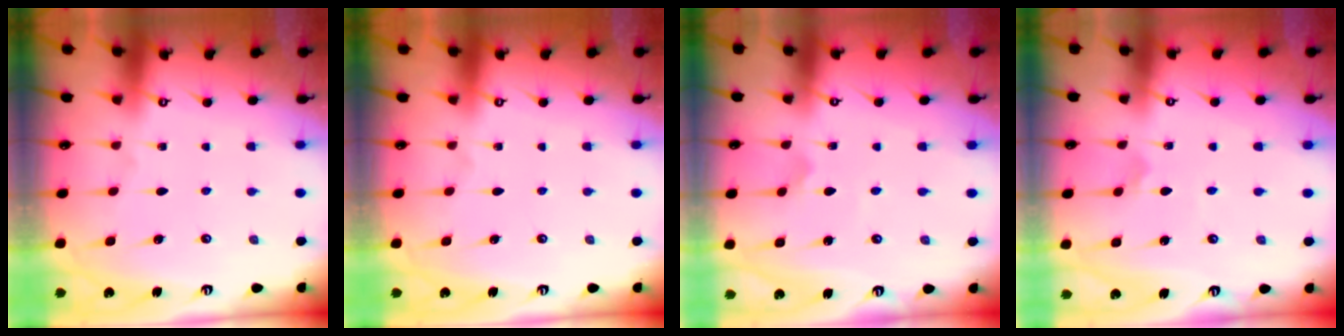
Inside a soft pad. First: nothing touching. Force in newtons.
{"total": 0.0}
{"total": 2.1, "press": 2.1, "slide": 0.6}
{"total": 2.3, "press": 2.3, "slide": 0.2}